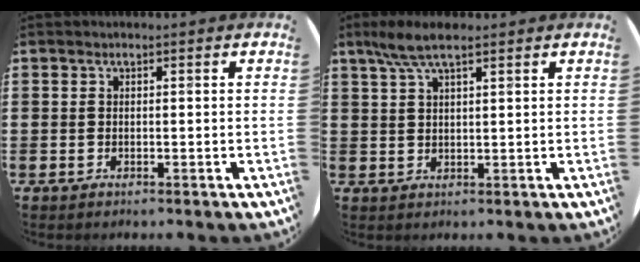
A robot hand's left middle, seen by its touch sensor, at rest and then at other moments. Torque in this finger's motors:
{"motor_torque": [0.92, -0.84, 0.16, 0.16]}